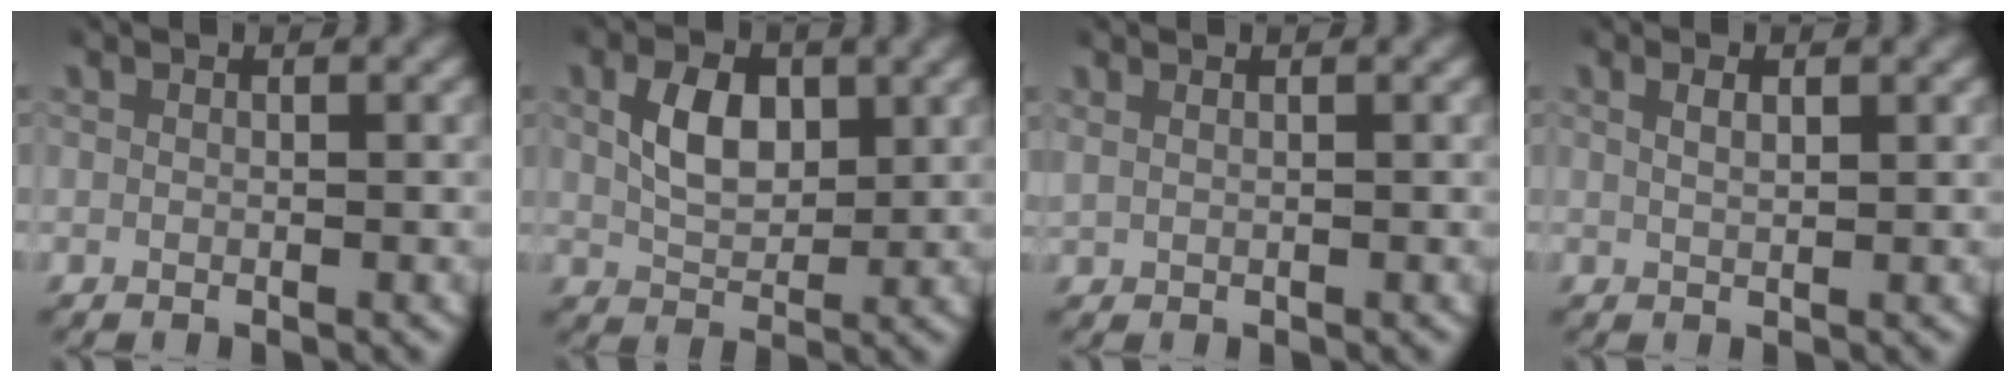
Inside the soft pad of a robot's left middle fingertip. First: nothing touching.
{"total": 3.8, "force": [1.1, 2.4, 2.8], "torque": [-0.049, -0.003, 0.021]}
{"total": 0.9, "force": [0.7, 0.2, 0.5], "torque": [-0.009, 0.005, 0.016]}
{"total": 1.1, "force": [0.5, 0.2, 0.9], "torque": [-0.016, 0.000, 0.013]}